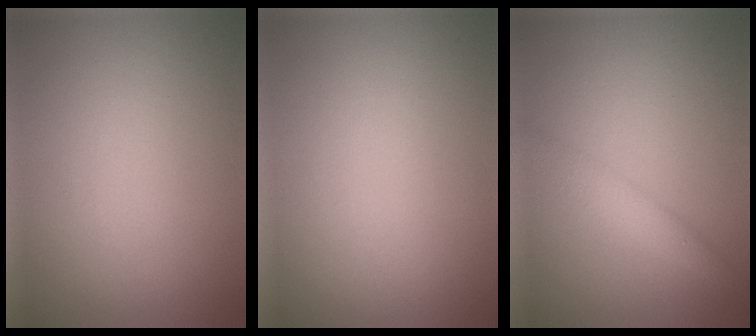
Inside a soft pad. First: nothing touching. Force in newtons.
{"total": 0.0}
{"total": 2.5, "press": 2.5, "slide": 0.1}